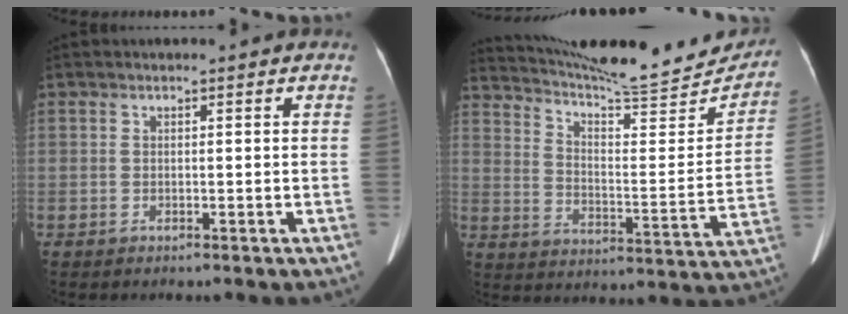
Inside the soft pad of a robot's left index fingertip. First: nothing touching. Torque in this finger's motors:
{"motor_torque": [0.74, -1.40, 0.19, 0.10]}